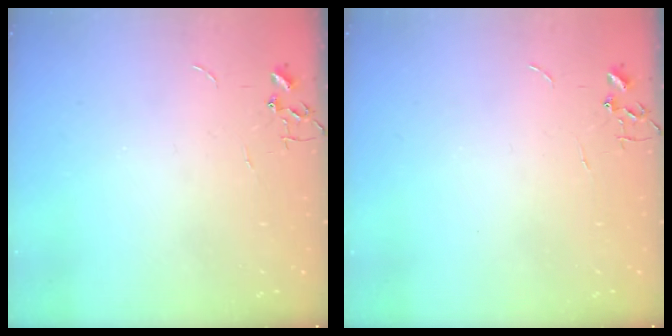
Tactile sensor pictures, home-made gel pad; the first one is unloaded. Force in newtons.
{"total": 0.0}